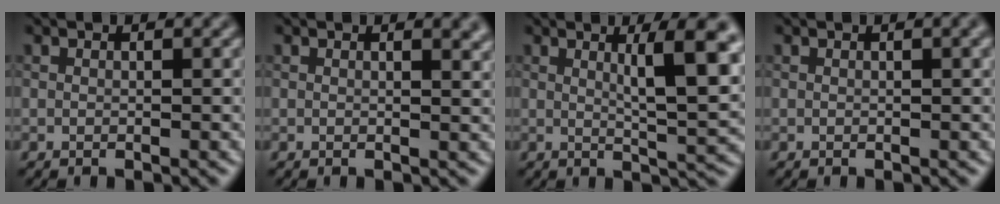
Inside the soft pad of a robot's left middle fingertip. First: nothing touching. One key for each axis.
{"total": 2.3, "fx": 1.2, "fy": 0.9, "fz": 1.7, "tx": -0.010, "ty": 0.001, "tz": 0.015}
{"total": 7.1, "fx": 2.0, "fy": 1.4, "fz": 6.7, "tx": -0.087, "ty": -0.002, "tz": 0.033}
{"total": 1.5, "fx": 0.4, "fy": 0.4, "fz": 1.4, "tx": -0.016, "ty": 0.005, "tz": 0.004}